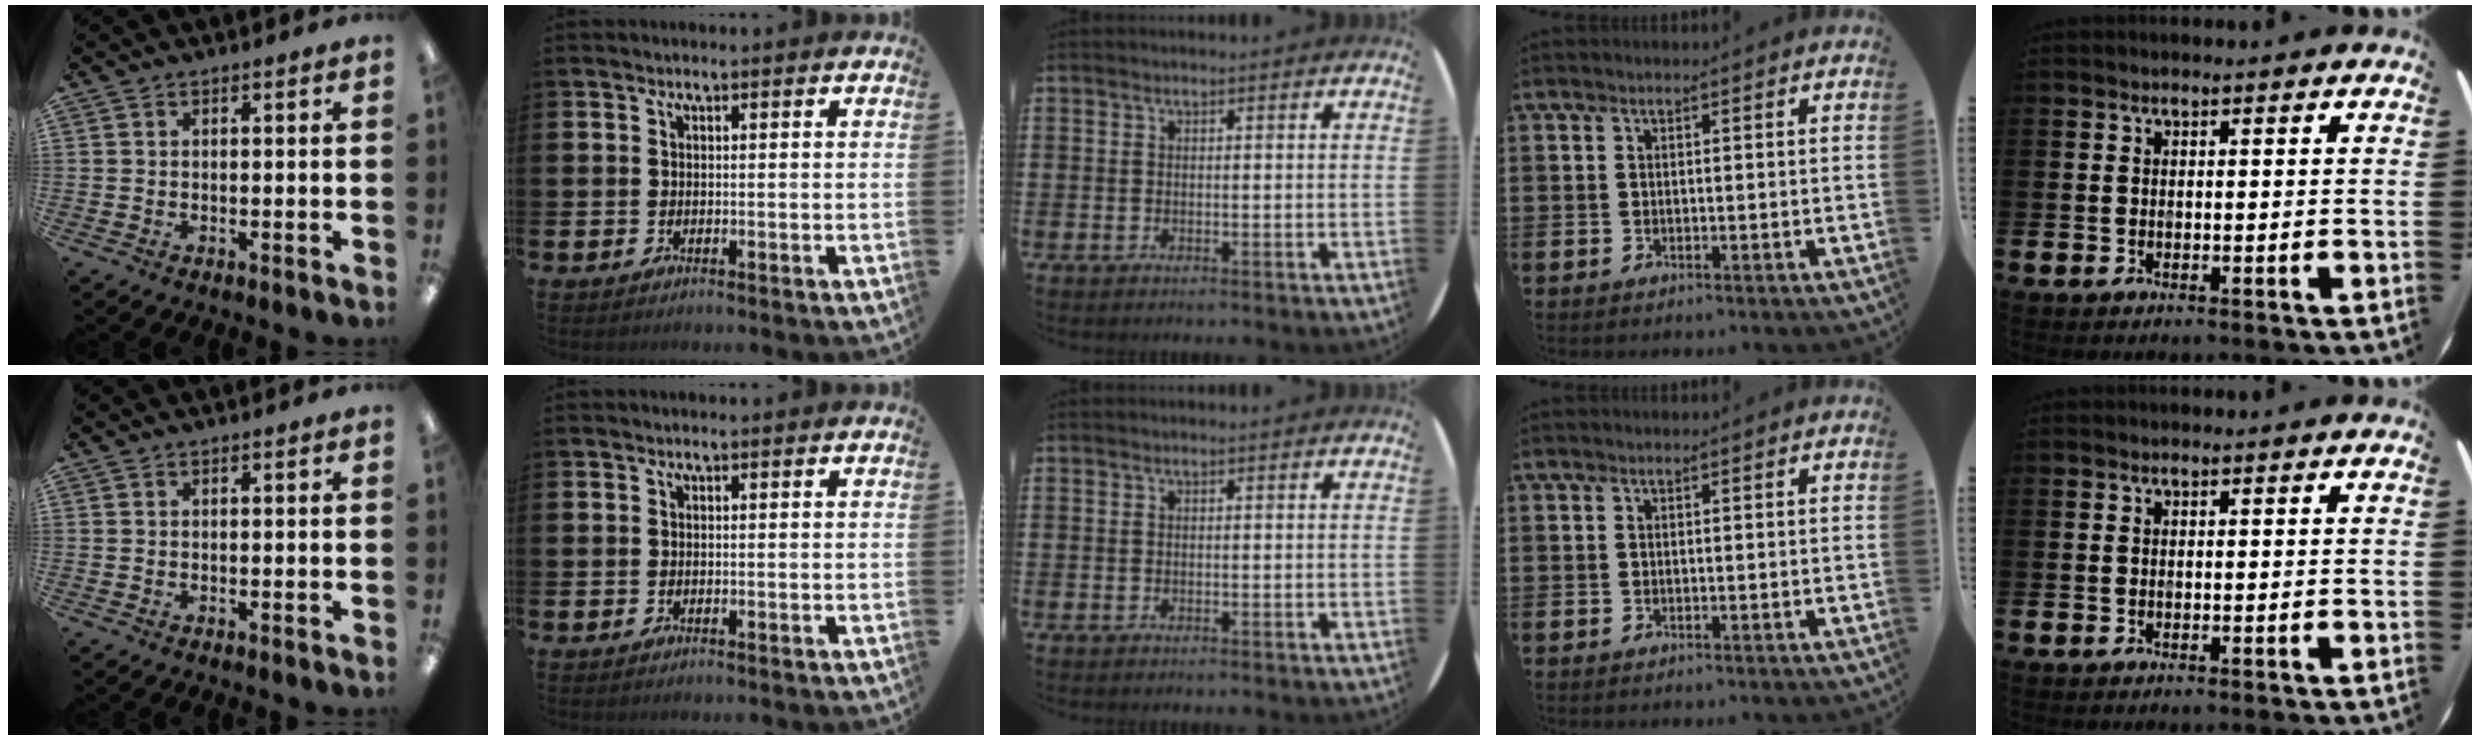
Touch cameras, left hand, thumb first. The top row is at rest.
{}